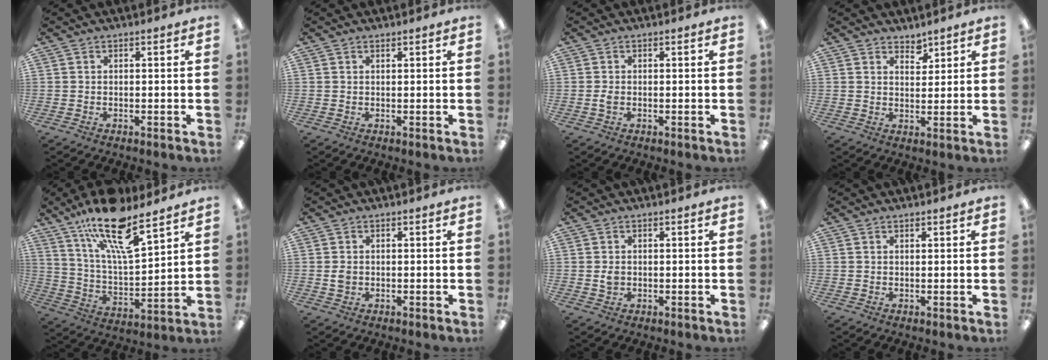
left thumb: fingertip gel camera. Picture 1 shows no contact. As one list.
[{"total": 0.6, "force": [0.5, 0.1, 0.1], "torque": [-0.001, 0.000, 0.010]}, {"total": 1.4, "force": [-0.2, 0.8, 1.1], "torque": [-0.021, 0.003, -0.005]}, {"total": 3.6, "force": [3.2, 1.6, 0.4], "torque": [0.009, -0.025, 0.056]}, {"total": 19.5, "force": [13.7, 6.1, 12.4], "torque": [-0.211, -0.084, 0.230]}, {"total": 1.8, "force": [0.0, 1.5, 1.1], "torque": [-0.022, 0.004, 0.000]}, {"total": 1.9, "force": [0.1, 1.5, 1.1], "torque": [-0.015, 0.001, 0.000]}, {"total": 0.7, "force": [0.6, 0.2, 0.1], "torque": [-0.002, 0.000, 0.012]}]